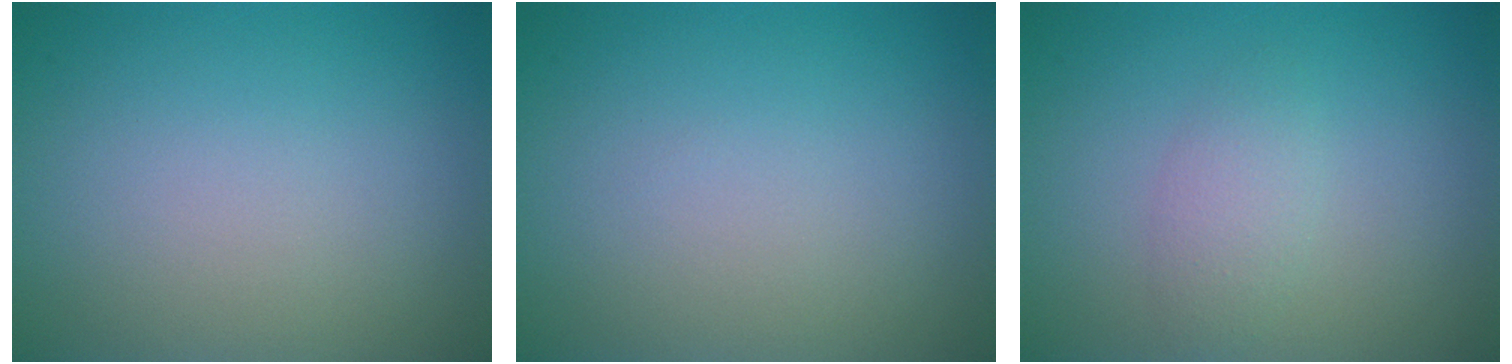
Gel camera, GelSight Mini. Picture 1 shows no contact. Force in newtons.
{"total": 0.0}
{"total": 2.3, "press": 2.3, "slide": 0.0}